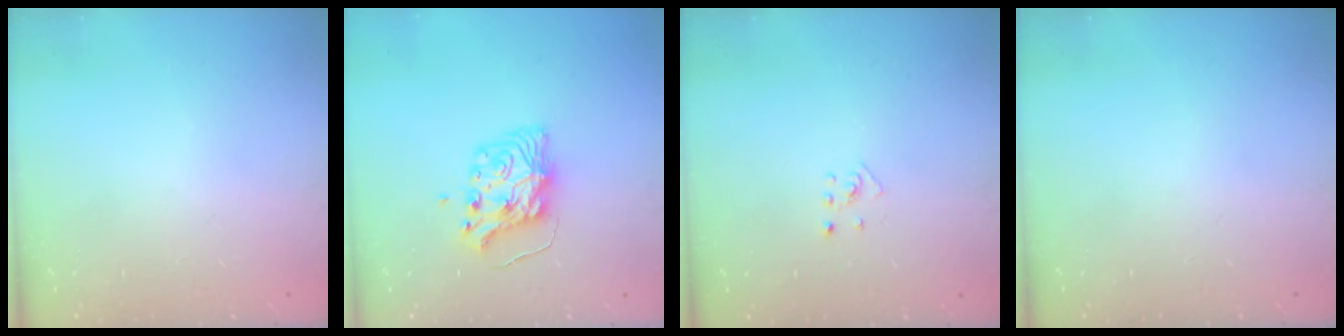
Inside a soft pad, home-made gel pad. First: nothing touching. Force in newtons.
{"total": 8.9, "press": 8.9, "slide": 0.3}
{"total": 2.7, "press": 2.6, "slide": 0.6}
{"total": 0.0}